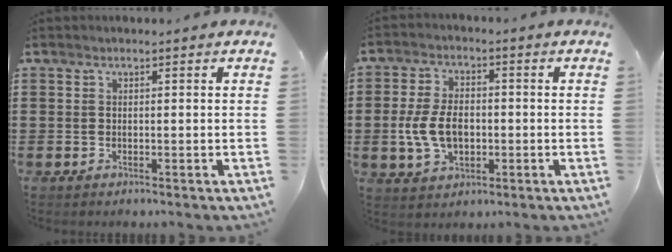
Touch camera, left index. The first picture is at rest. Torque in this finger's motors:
{"motor_torque": [1.42, -0.03, 0.68, 0.15]}